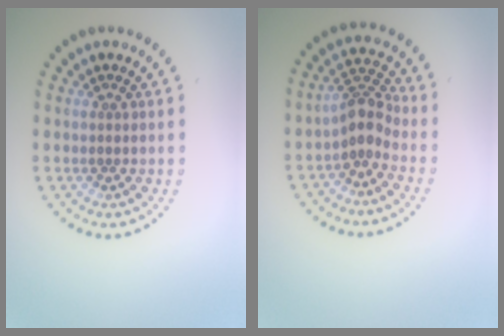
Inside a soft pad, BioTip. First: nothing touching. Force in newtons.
{"total": 2.9, "press": 2.2, "slide": 1.8}